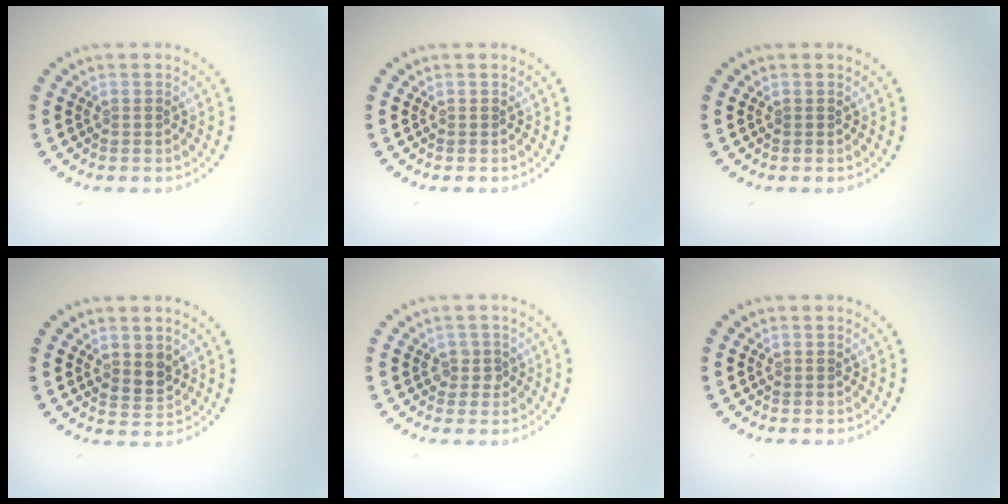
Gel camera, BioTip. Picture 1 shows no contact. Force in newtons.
{"total": 0.0}
{"total": 0.0}
{"total": 1.8, "press": 1.6, "slide": 0.9}
{"total": 1.1, "press": 1.0, "slide": 0.5}
{"total": 0.0}